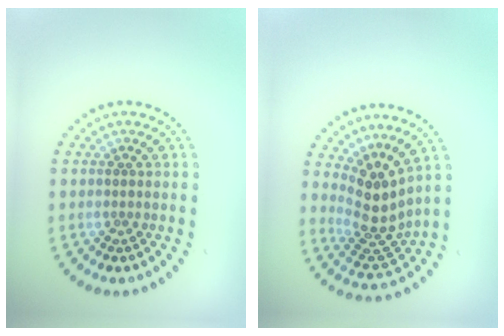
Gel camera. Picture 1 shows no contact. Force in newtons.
{"total": 3.9, "press": 2.9, "slide": 2.7}